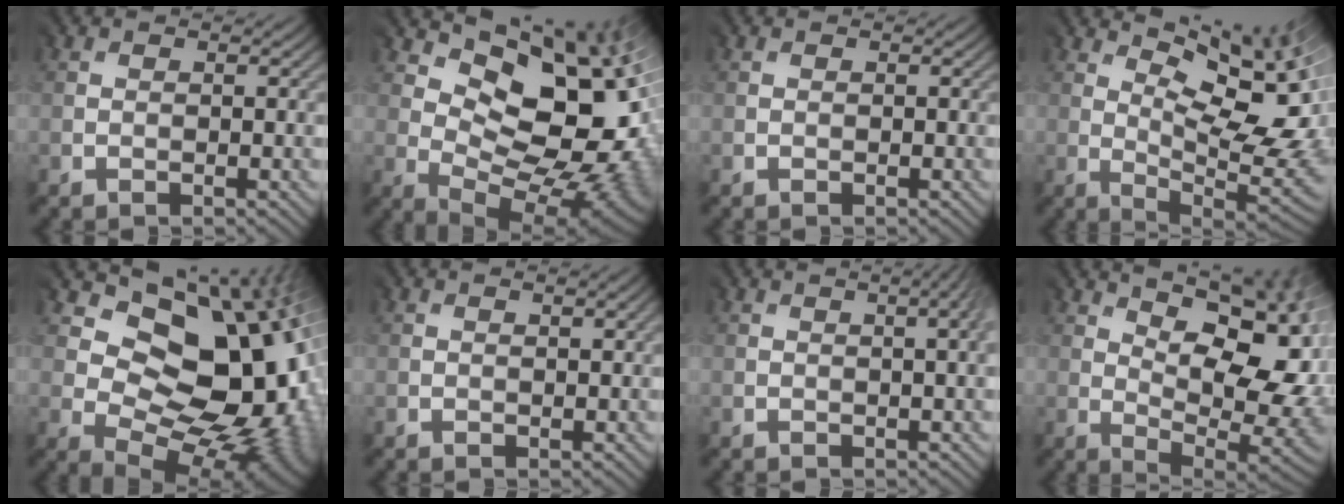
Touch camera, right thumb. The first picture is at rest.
{"total": 15.2, "force": [2.7, 9.3, 11.7], "torque": [-0.105, 0.017, 0.076]}
{"total": 0.0}
{"total": 12.7, "force": [3.5, 4.2, 11.5], "torque": [-0.164, 0.016, 0.066]}
{"total": 14.7, "force": [1.8, 10.4, 10.2], "torque": [-0.111, -0.007, 0.054]}
{"total": 0.0}
{"total": 2.8, "force": [0.1, 0.6, 2.7], "torque": [-0.011, 0.012, -0.006]}
{"total": 15.4, "force": [3.2, 7.1, 13.3], "torque": [-0.167, 0.038, 0.064]}